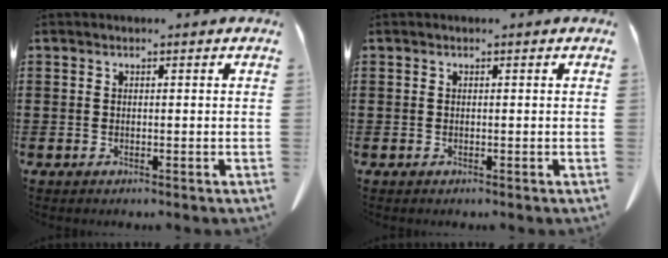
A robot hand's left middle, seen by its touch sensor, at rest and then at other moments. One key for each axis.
{"total": 0.0}